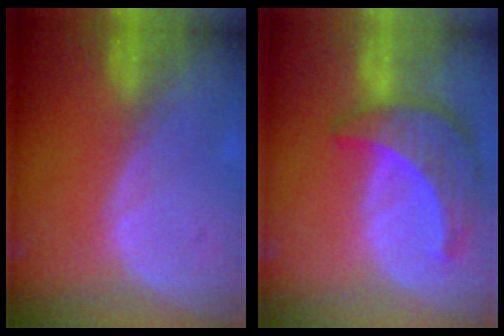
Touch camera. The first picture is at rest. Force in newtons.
{"total": 8.7, "press": 7.9, "slide": 3.7}